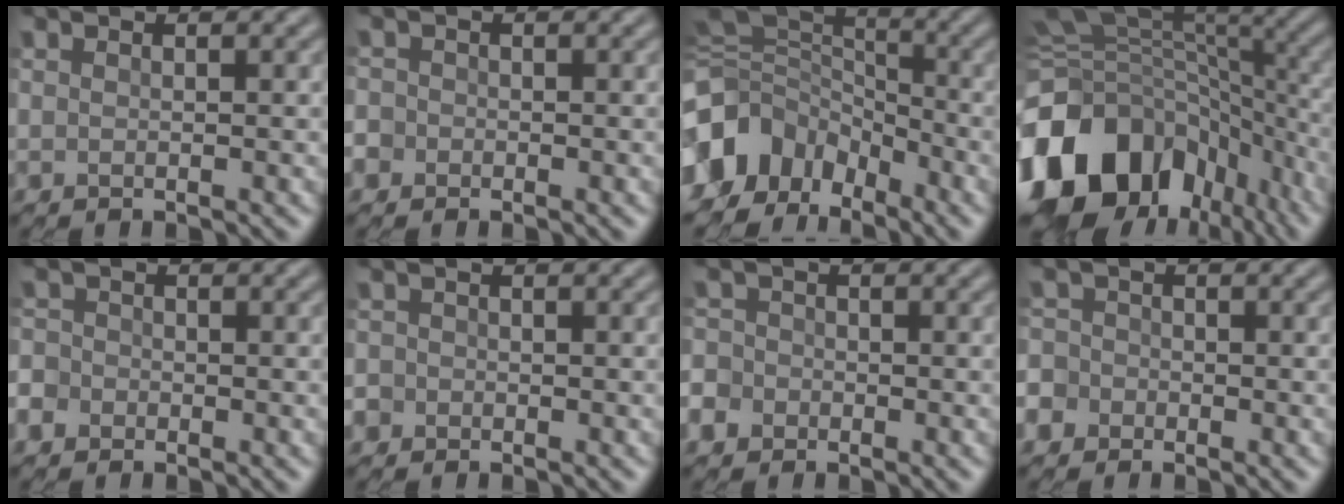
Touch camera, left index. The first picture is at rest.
{"total": 3.1, "force": [-1.5, 2.6, 0.5], "torque": [0.003, -0.003, -0.041]}
{"total": 14.3, "force": [-6.0, 11.1, 6.7], "torque": [-0.160, -0.011, -0.107]}
{"total": 17.8, "force": [-8.2, 12.2, 9.9], "torque": [-0.238, -0.024, -0.139]}
{"total": 4.5, "force": [-2.4, 3.7, 1.0], "torque": [-0.015, -0.007, -0.066]}
{"total": 1.8, "force": [-1.0, 1.5, 0.1], "torque": [0.001, -0.003, -0.021]}
{"total": 6.0, "force": [-3.3, 4.9, 1.3], "torque": [-0.035, -0.015, -0.083]}
{"total": 6.5, "force": [-3.3, 5.4, 1.2], "torque": [-0.037, -0.014, -0.088]}